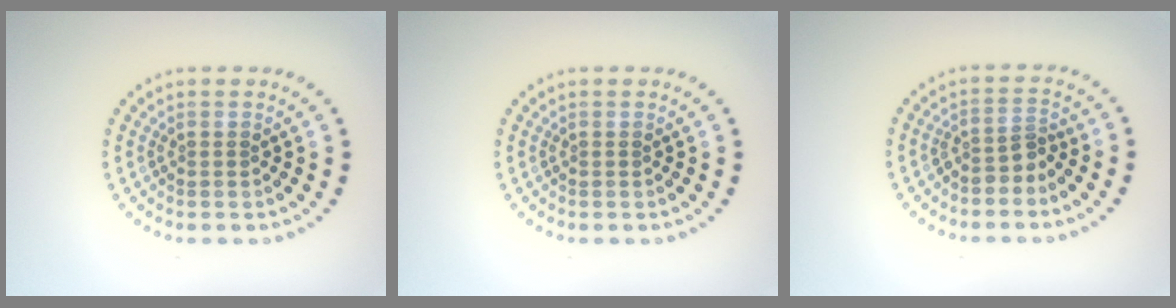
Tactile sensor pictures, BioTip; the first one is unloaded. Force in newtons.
{"total": 0.0}
{"total": 2.0, "press": 1.4, "slide": 1.4}